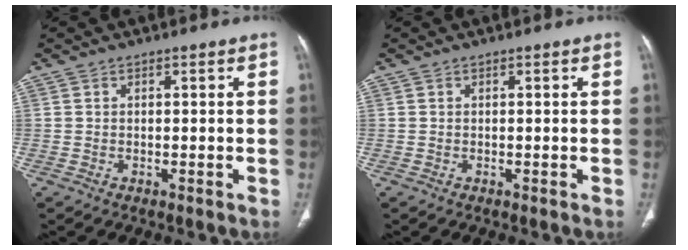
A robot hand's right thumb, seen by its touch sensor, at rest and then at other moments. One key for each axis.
{"total": 0.0}